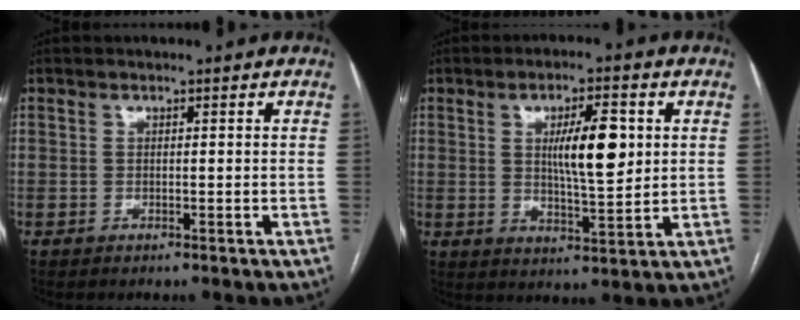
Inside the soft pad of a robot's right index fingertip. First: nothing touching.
{"total": 9.3, "force": [2.0, 2.1, 8.8], "torque": [-0.143, -0.001, 0.038]}